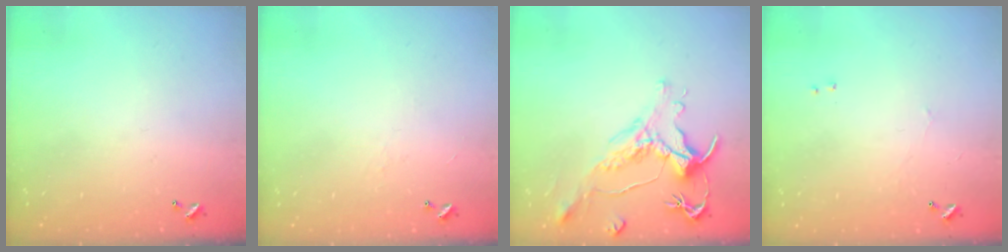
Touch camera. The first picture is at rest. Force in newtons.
{"total": 1.3, "press": 1.2, "slide": 0.5}
{"total": 1.7, "press": 1.1, "slide": 1.2}
{"total": 0.7, "press": 0.4, "slide": 0.5}